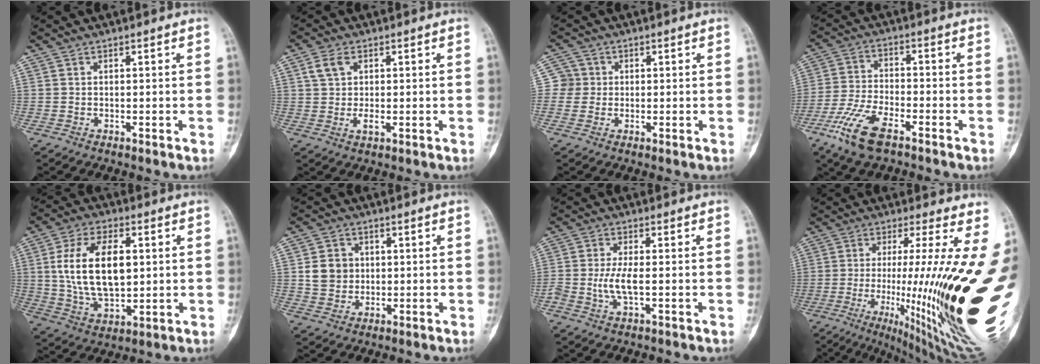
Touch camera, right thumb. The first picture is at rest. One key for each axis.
{"total": 4.8, "fx": 1.0, "fy": 3.1, "fz": 3.6, "tx": -0.069, "ty": -0.002, "tz": 0.019}
{"total": 3.4, "fx": 0.2, "fy": 3.4, "fz": 0.0, "tx": 0.027, "ty": 0.009, "tz": -0.003}
{"total": 11.0, "fx": -6.6, "fy": 4.4, "fz": 7.6, "tx": -0.169, "ty": 0.013, "tz": -0.129}
{"total": 16.4, "fx": 2.4, "fy": 9.1, "fz": 13.4, "tx": -0.231, "ty": -0.005, "tz": 0.049}
{"total": 6.2, "fx": 0.7, "fy": 5.6, "fz": 2.6, "tx": -0.022, "ty": -0.001, "tz": 0.012}
{"total": 4.9, "fx": -0.8, "fy": 1.7, "fz": 4.6, "tx": -0.104, "ty": 0.001, "tz": -0.017}
{"total": 28.1, "fx": -1.9, "fy": 4.6, "fz": 27.7, "tx": -0.298, "ty": -0.032, "tz": -0.013}